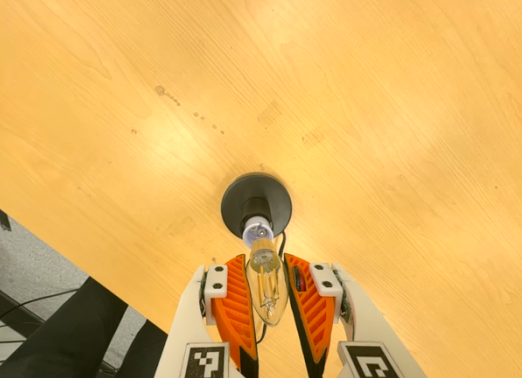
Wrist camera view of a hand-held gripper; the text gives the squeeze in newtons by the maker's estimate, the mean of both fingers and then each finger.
{"total": 11.7, "left": 12.1, "right": 11.3}